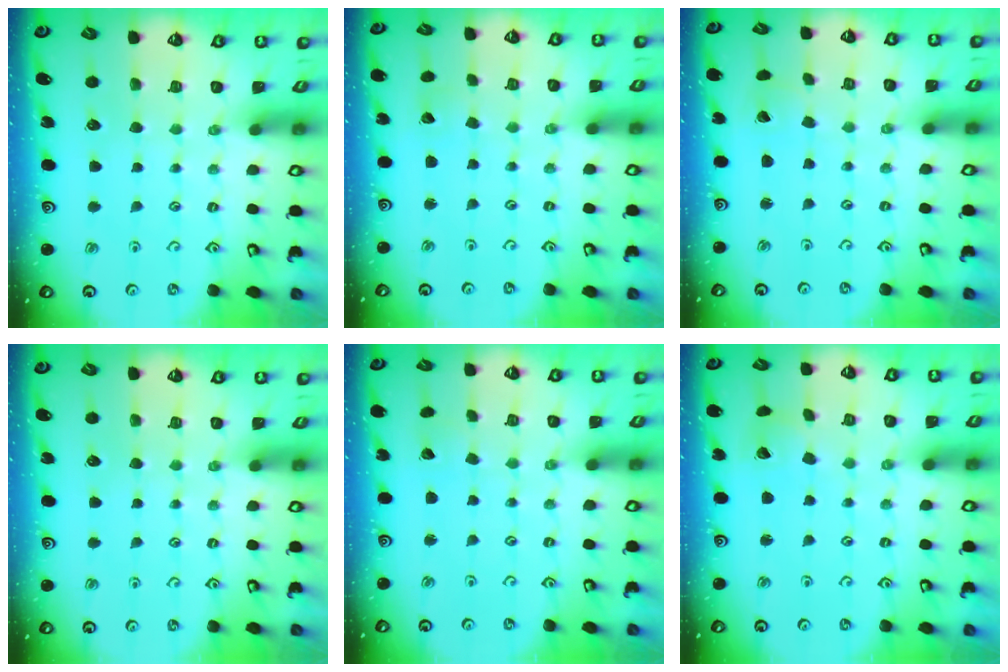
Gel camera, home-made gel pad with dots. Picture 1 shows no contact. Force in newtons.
{"total": 1.8, "press": 1.8, "slide": 0.1}
{"total": 1.0, "press": 1.0, "slide": 0.1}
{"total": 0.0}
{"total": 1.8, "press": 1.8, "slide": 0.2}
{"total": 4.4, "press": 4.4, "slide": 0.5}